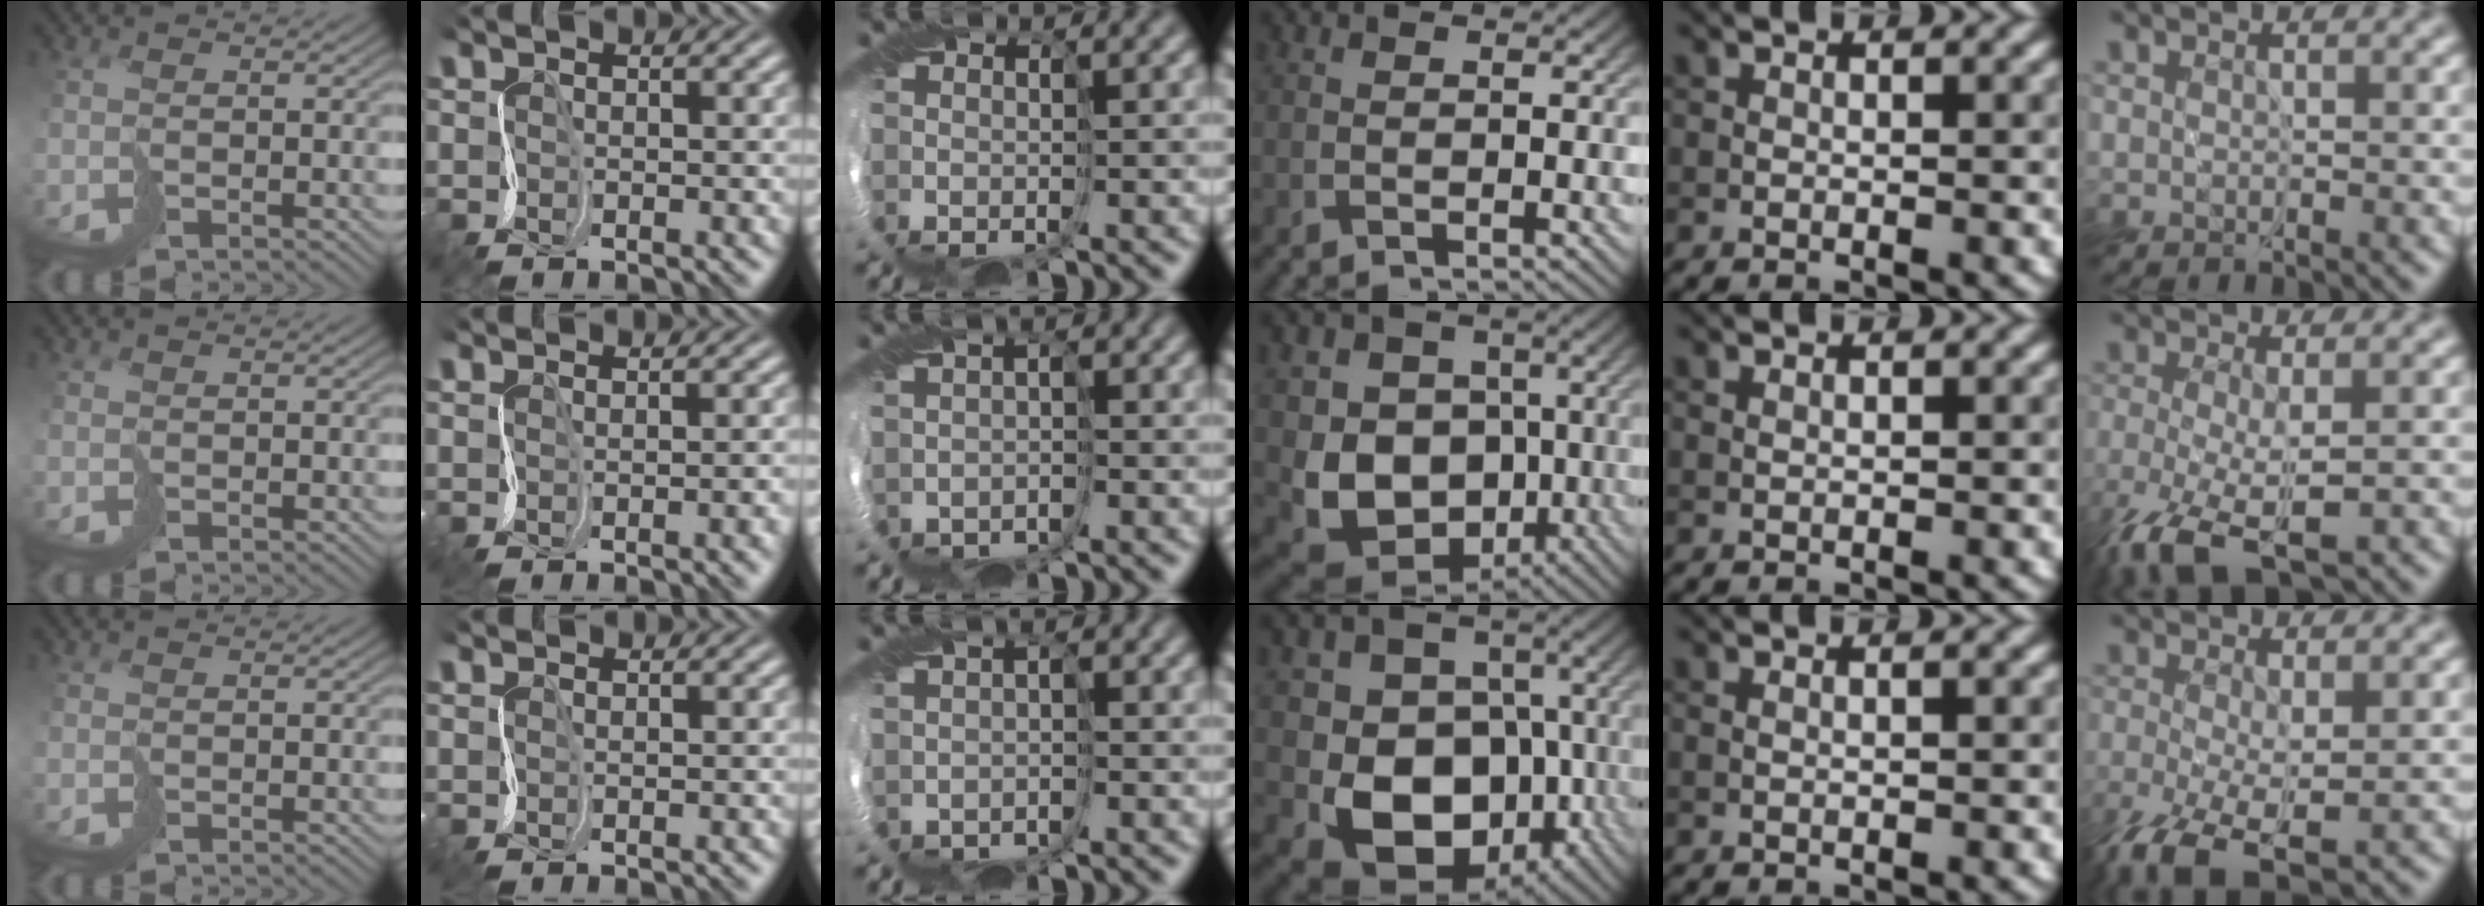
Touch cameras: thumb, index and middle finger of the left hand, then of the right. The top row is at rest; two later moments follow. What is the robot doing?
{"motion": "cut", "object": "bubble wrap"}